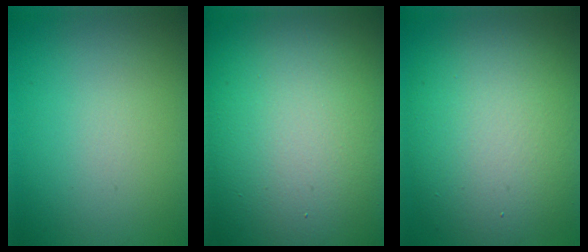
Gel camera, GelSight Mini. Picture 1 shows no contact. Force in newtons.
{"total": 24.6, "press": 24.6, "slide": 1.1}
{"total": 12.9, "press": 12.8, "slide": 1.0}